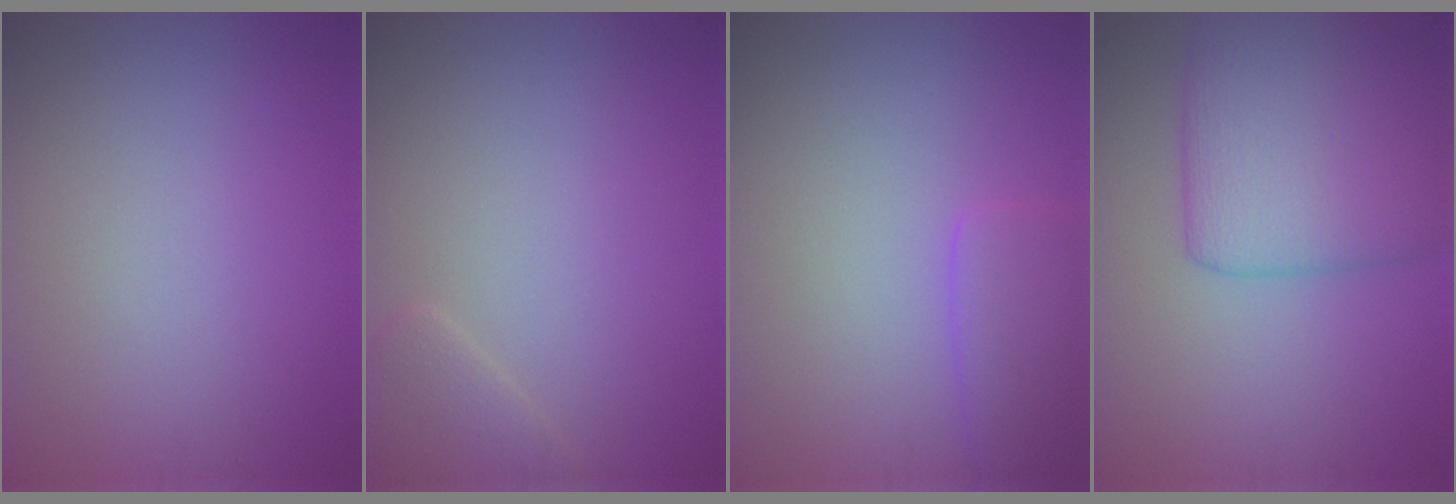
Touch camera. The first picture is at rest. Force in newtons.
{"total": 2.0, "press": 2.0, "slide": 0.2}
{"total": 3.0, "press": 3.0, "slide": 0.2}
{"total": 7.3, "press": 7.3, "slide": 0.1}